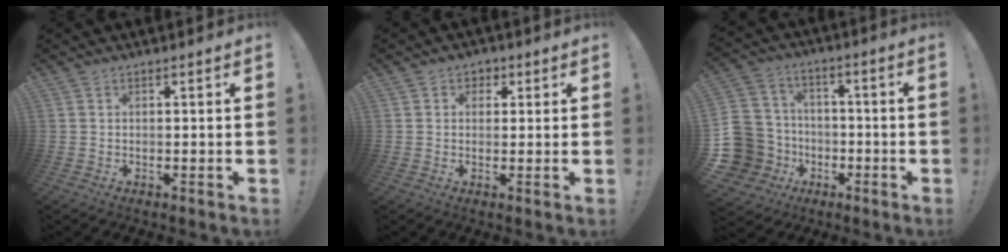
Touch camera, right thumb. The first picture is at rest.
{"total": 3.1, "force": [0.7, 2.8, 1.1], "torque": [-0.011, 0.001, 0.010]}
{"total": 16.7, "force": [-4.4, 14.8, 6.4], "torque": [-0.132, 0.035, -0.047]}